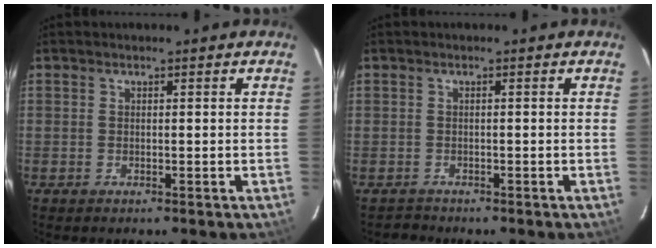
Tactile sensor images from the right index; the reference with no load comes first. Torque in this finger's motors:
{"motor_torque": [-1.48, 0.23, -1.05, -0.21]}